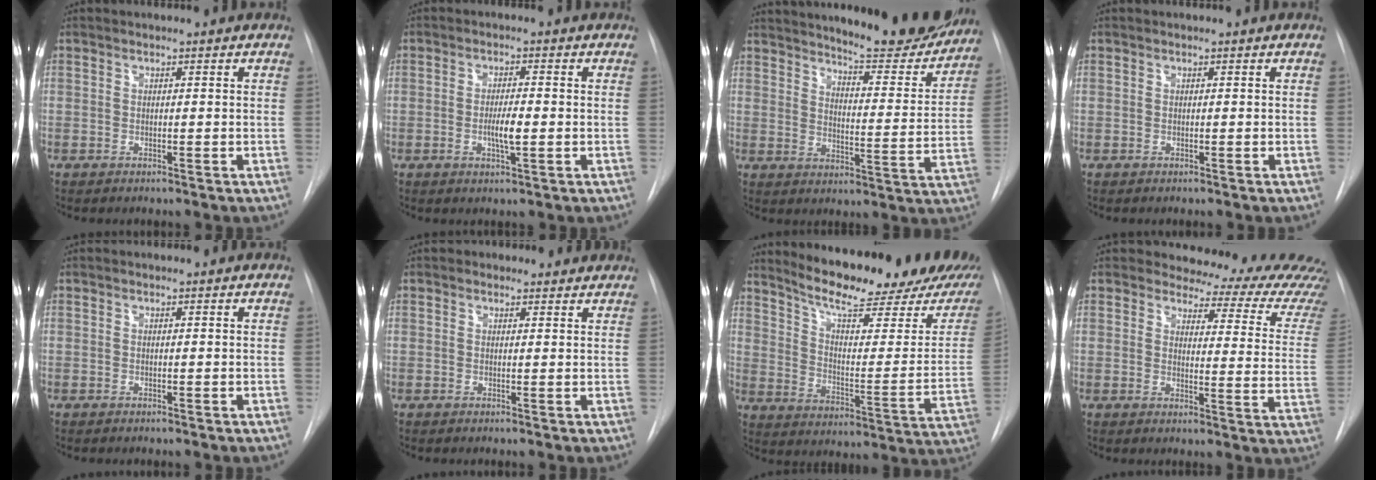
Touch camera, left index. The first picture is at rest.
{"total": 3.7, "force": [-1.5, 0.4, 3.3], "torque": [-0.060, -0.009, -0.023]}
{"total": 19.9, "force": [18.0, 2.9, 7.8], "torque": [-0.107, -0.064, 0.226]}
{"total": 0.0}
{"total": 0.0}
{"total": 1.4, "force": [1.0, 0.9, -0.3], "torque": [0.008, -0.003, -0.001]}
{"total": 22.1, "force": [18.7, 4.0, 11.0], "torque": [-0.158, -0.062, 0.243]}
{"total": 16.4, "force": [15.6, 4.0, 3.3], "torque": [-0.005, -0.103, 0.140]}